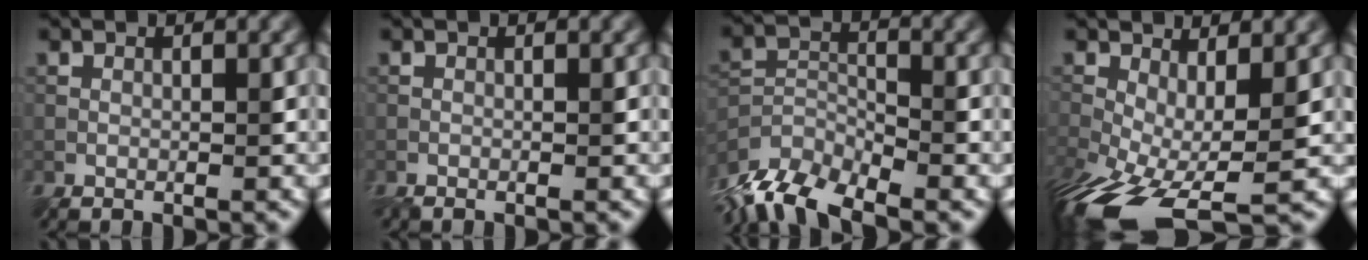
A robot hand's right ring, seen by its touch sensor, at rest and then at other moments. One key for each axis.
{"total": 0.6, "fx": -0.6, "fy": 0.0, "fz": 0.3, "tx": -0.008, "ty": -0.005, "tz": -0.013}
{"total": 7.6, "fx": -6.8, "fy": 2.3, "fz": 2.6, "tx": -0.054, "ty": -0.011, "tz": -0.132}
{"total": 10.7, "fx": -4.2, "fy": 4.7, "fz": 8.6, "tx": -0.190, "ty": -0.041, "tz": -0.056}